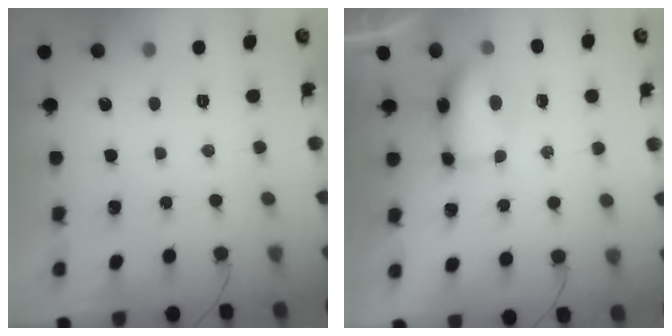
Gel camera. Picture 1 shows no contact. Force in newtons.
{"total": 8.8, "press": 7.8, "slide": 3.9}